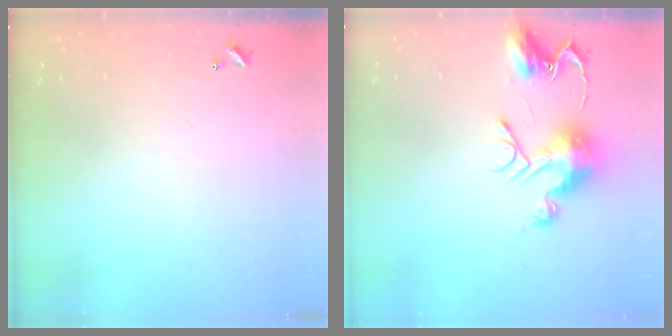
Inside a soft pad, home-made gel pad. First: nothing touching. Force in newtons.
{"total": 11.3, "press": 11.3, "slide": 1.1}